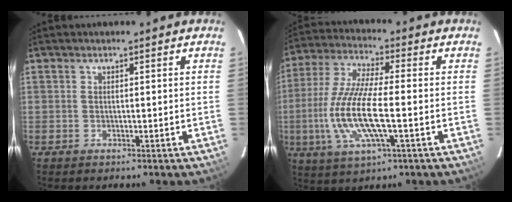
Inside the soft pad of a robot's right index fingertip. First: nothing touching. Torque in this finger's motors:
{"motor_torque": [1.73, -0.41, 1.06, 0.21]}